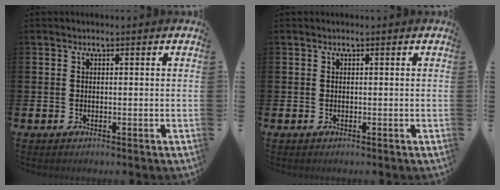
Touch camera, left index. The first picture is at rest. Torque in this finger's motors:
{"motor_torque": [0.00, 0.00, 0.00, 0.01]}